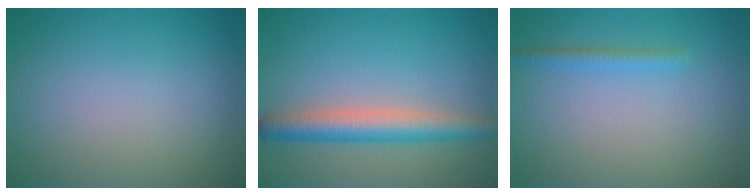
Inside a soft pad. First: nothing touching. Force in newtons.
{"total": 4.4, "press": 4.4, "slide": 0.2}
{"total": 1.3, "press": 1.3, "slide": 0.1}